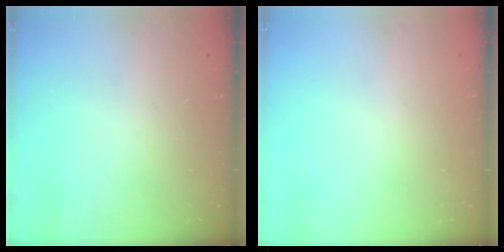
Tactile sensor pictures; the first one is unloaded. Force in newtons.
{"total": 0.0}